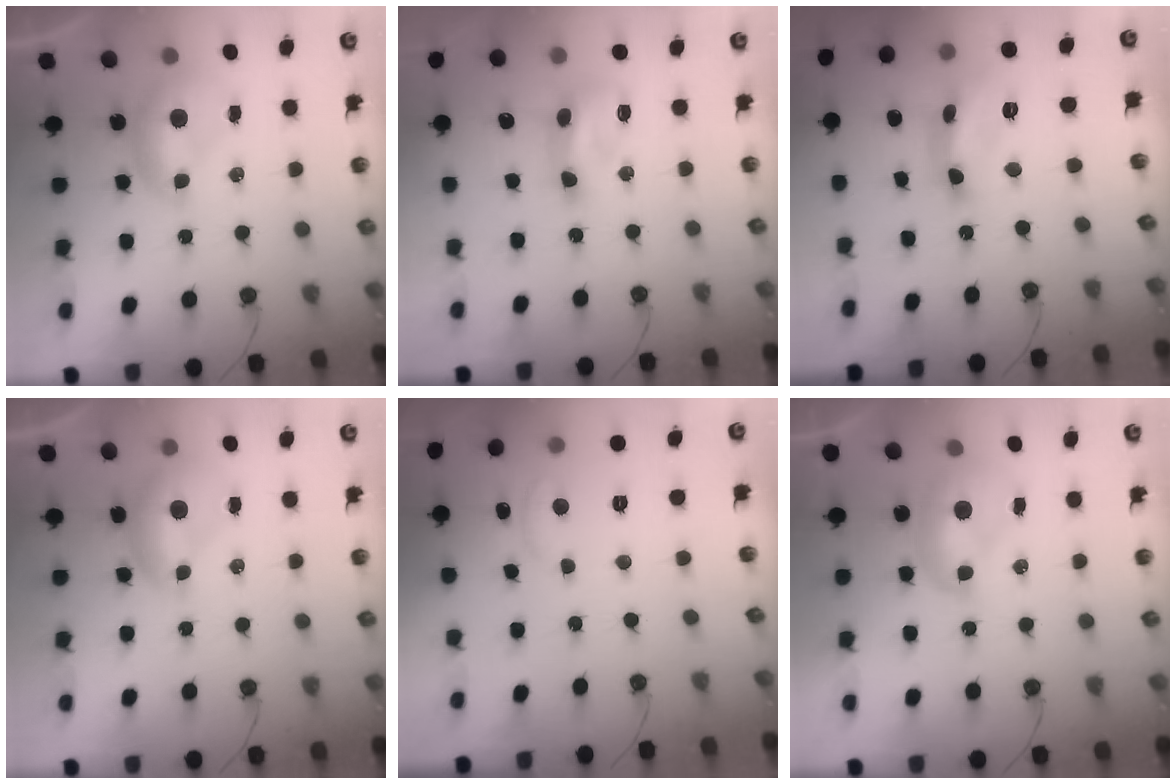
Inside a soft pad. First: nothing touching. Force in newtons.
{"total": 5.5, "press": 5.4, "slide": 1.0}
{"total": 10.7, "press": 10.7, "slide": 0.8}
{"total": 0.5, "press": 0.2, "slide": 0.5}
{"total": 2.6, "press": 2.6, "slide": 0.2}
{"total": 2.2, "press": 2.2, "slide": 0.3}